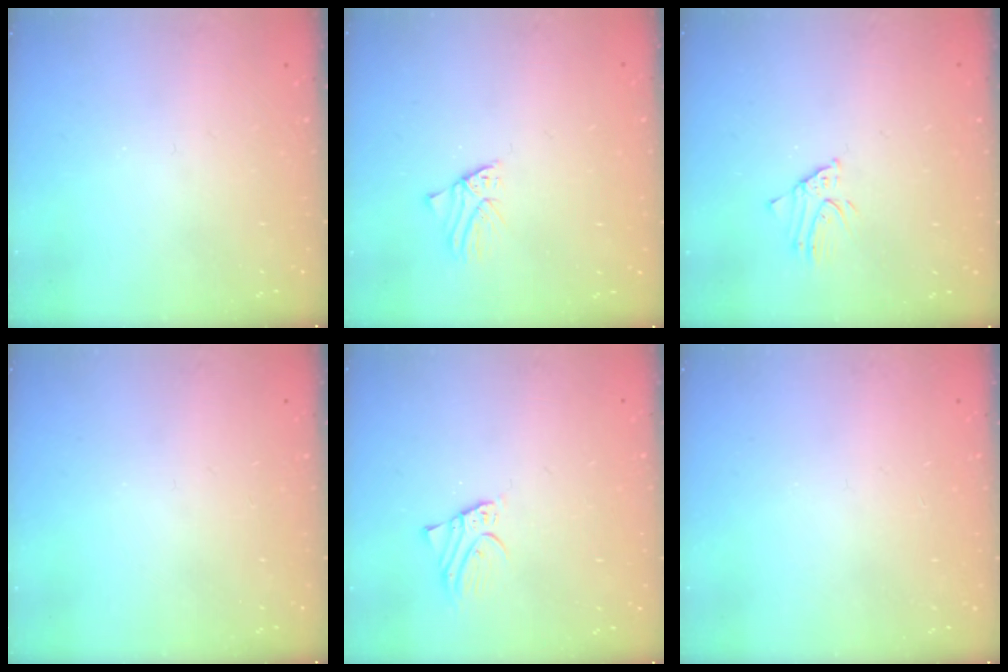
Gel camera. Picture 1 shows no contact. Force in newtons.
{"total": 1.1, "press": 1.1, "slide": 0.1}
{"total": 2.3, "press": 2.3, "slide": 0.1}
{"total": 0.0}
{"total": 2.6, "press": 2.6, "slide": 0.0}
{"total": 2.5, "press": 2.4, "slide": 0.3}